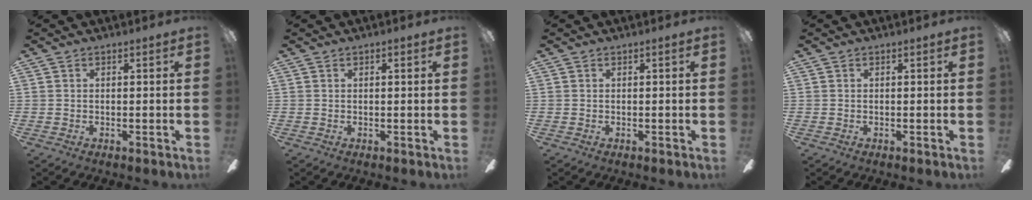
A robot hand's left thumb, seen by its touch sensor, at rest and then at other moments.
{"total": 0.6, "force": [0.3, 0.2, 0.5], "torque": [-0.010, 0.003, 0.005]}
{"total": 0.0}
{"total": 0.0}